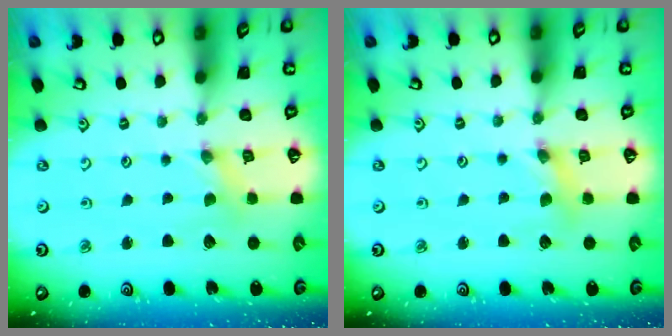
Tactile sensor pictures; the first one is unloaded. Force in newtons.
{"total": 3.5, "press": 3.4, "slide": 0.3}